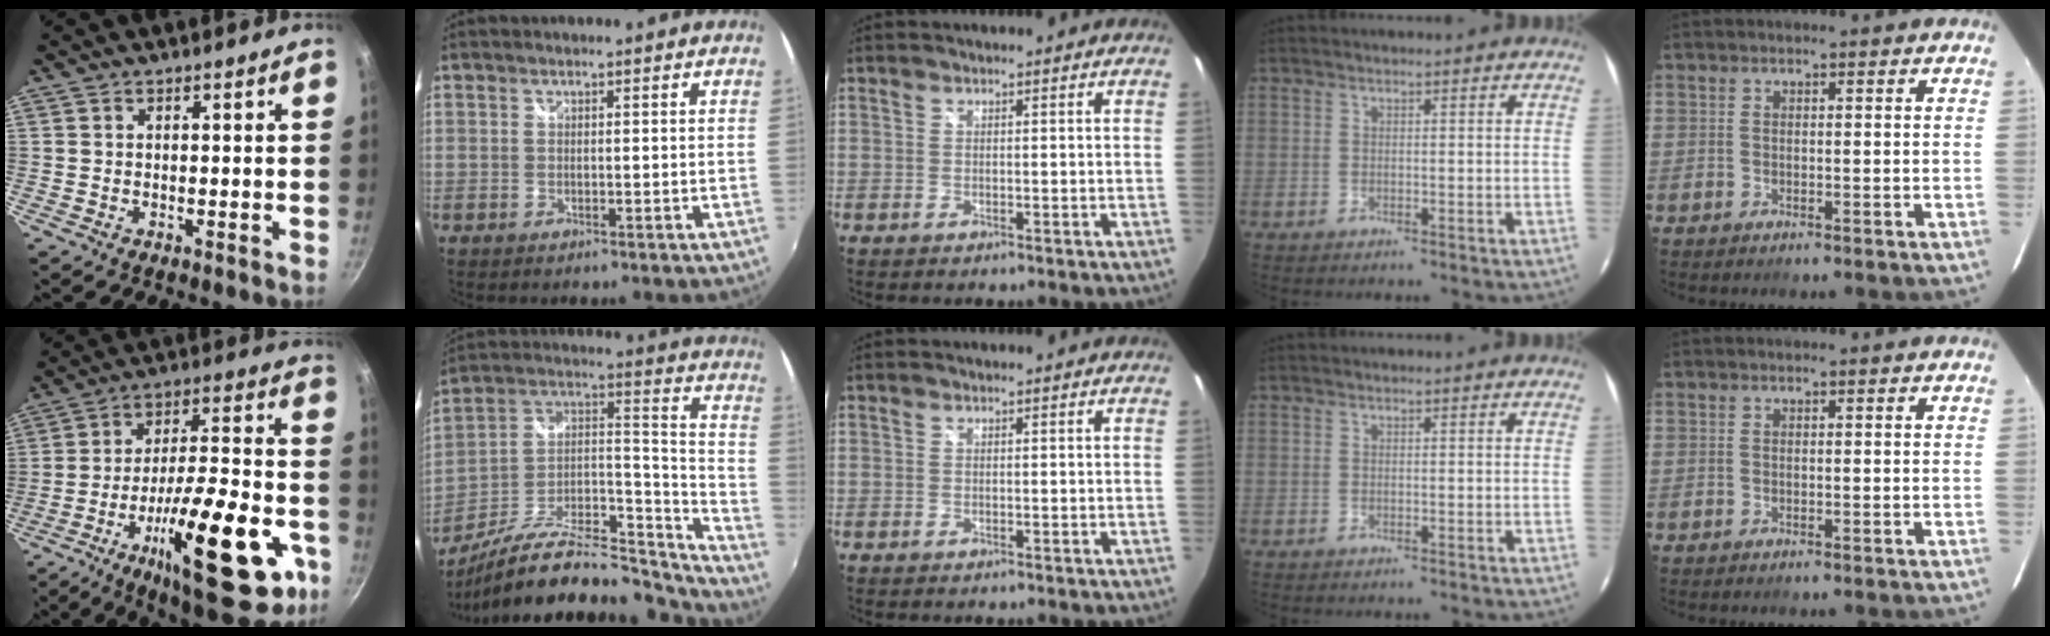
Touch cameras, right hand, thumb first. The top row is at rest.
{"thumb": {"total": 28.7, "force": [-11.6, 9.9, 24.3], "torque": [-0.321, 0.042, -0.170]}, "index": {"total": 23.8, "force": [-20.1, 6.7, 10.9], "torque": [-0.155, 0.021, -0.322]}}